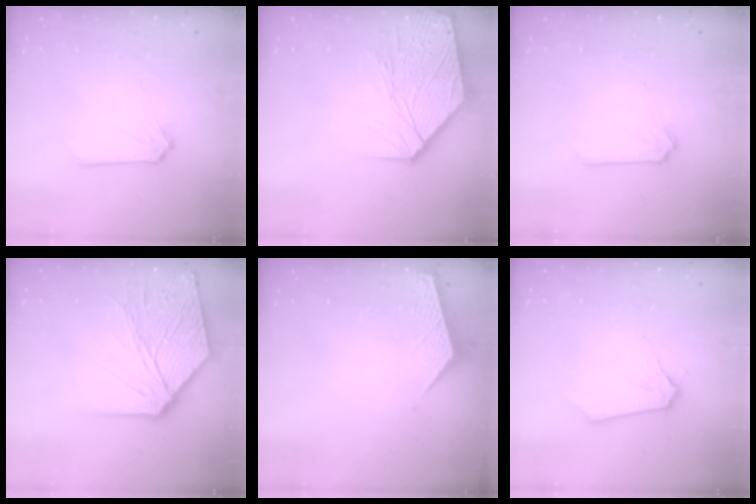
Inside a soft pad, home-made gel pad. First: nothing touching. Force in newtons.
{"total": 11.1, "press": 10.9, "slide": 1.8}
{"total": 0.0}
{"total": 11.7, "press": 11.5, "slide": 2.1}
{"total": 2.8, "press": 2.8, "slide": 0.3}
{"total": 0.0}